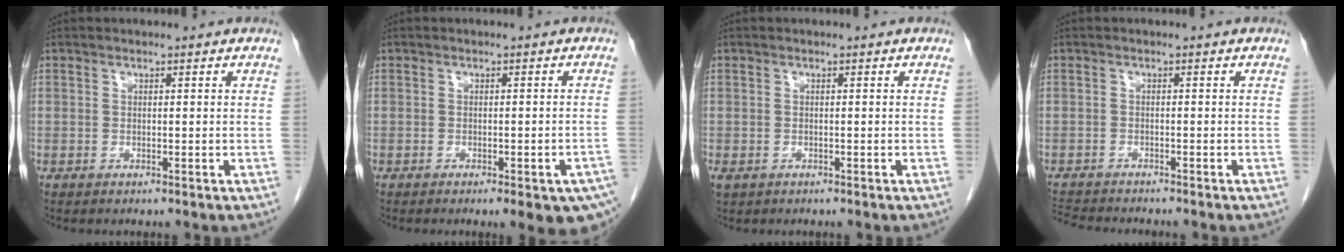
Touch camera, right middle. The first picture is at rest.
{"total": 8.5, "force": [-5.6, 2.1, 6.1], "torque": [-0.051, -0.002, -0.067]}
{"total": 1.4, "force": [-0.9, 0.9, 0.7], "torque": [-0.017, -0.001, -0.007]}
{"total": 5.4, "force": [-5.3, 0.3, 1.4], "torque": [-0.024, -0.015, -0.088]}